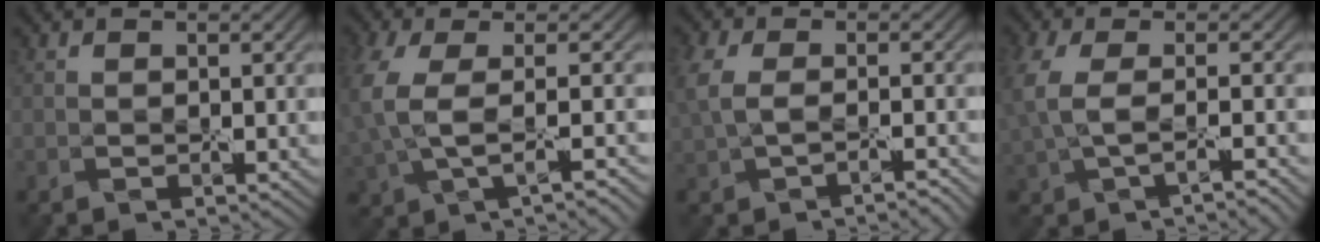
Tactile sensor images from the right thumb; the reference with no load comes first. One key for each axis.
{"total": 5.3, "fx": -0.4, "fy": 2.0, "fz": 4.9, "tx": -0.125, "ty": -0.007, "tz": -0.005}
{"total": 3.6, "fx": -0.6, "fy": 1.8, "fz": 3.0, "tx": -0.077, "ty": -0.001, "tz": -0.008}
{"total": 3.8, "fx": -0.4, "fy": 1.2, "fz": 3.6, "tx": -0.101, "ty": -0.005, "tz": -0.007}